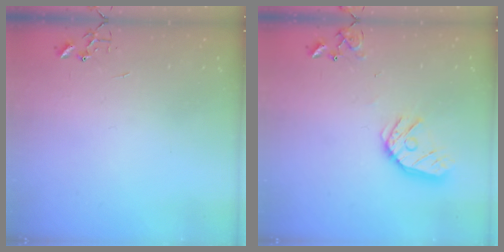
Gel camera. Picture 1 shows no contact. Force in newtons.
{"total": 14.4, "press": 14.3, "slide": 1.9}